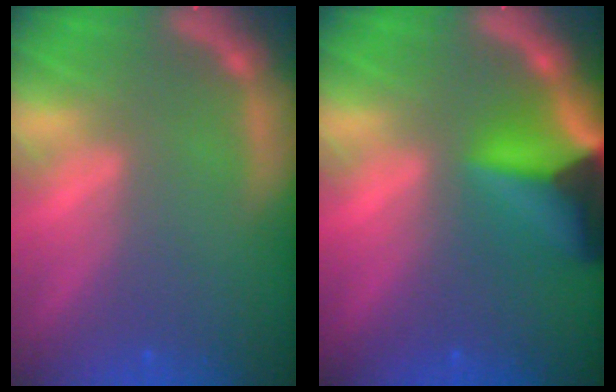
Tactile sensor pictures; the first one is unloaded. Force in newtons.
{"total": 9.6}